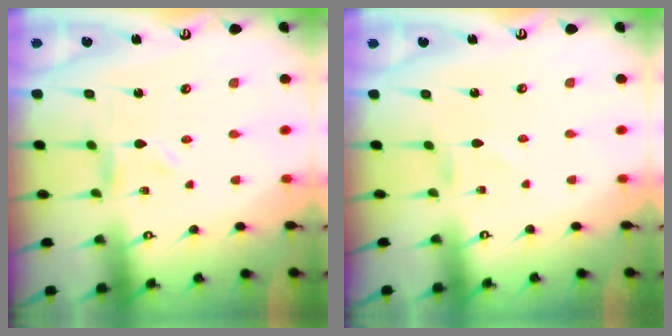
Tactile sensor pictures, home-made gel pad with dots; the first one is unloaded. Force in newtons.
{"total": 1.0, "press": 1.0, "slide": 0.0}